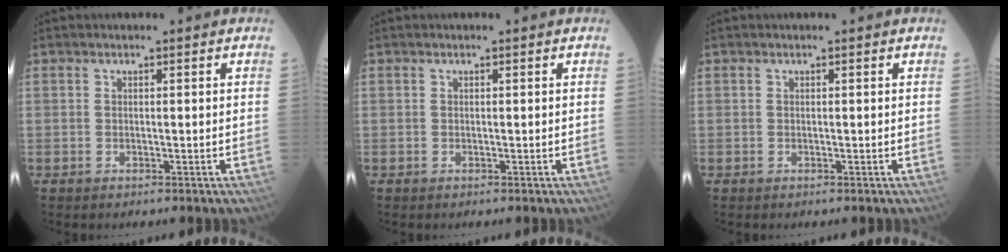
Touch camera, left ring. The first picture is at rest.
{"total": 0.0}
{"total": 0.0}